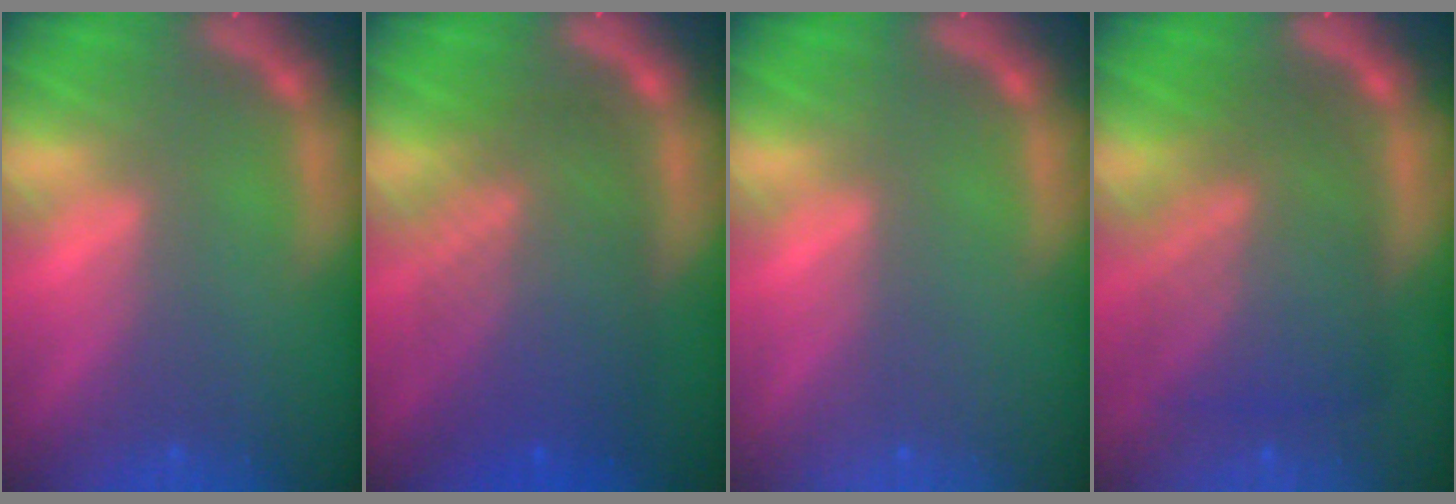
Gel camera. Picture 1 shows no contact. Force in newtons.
{"total": 9.0}
{"total": 0.0}
{"total": 8.6}